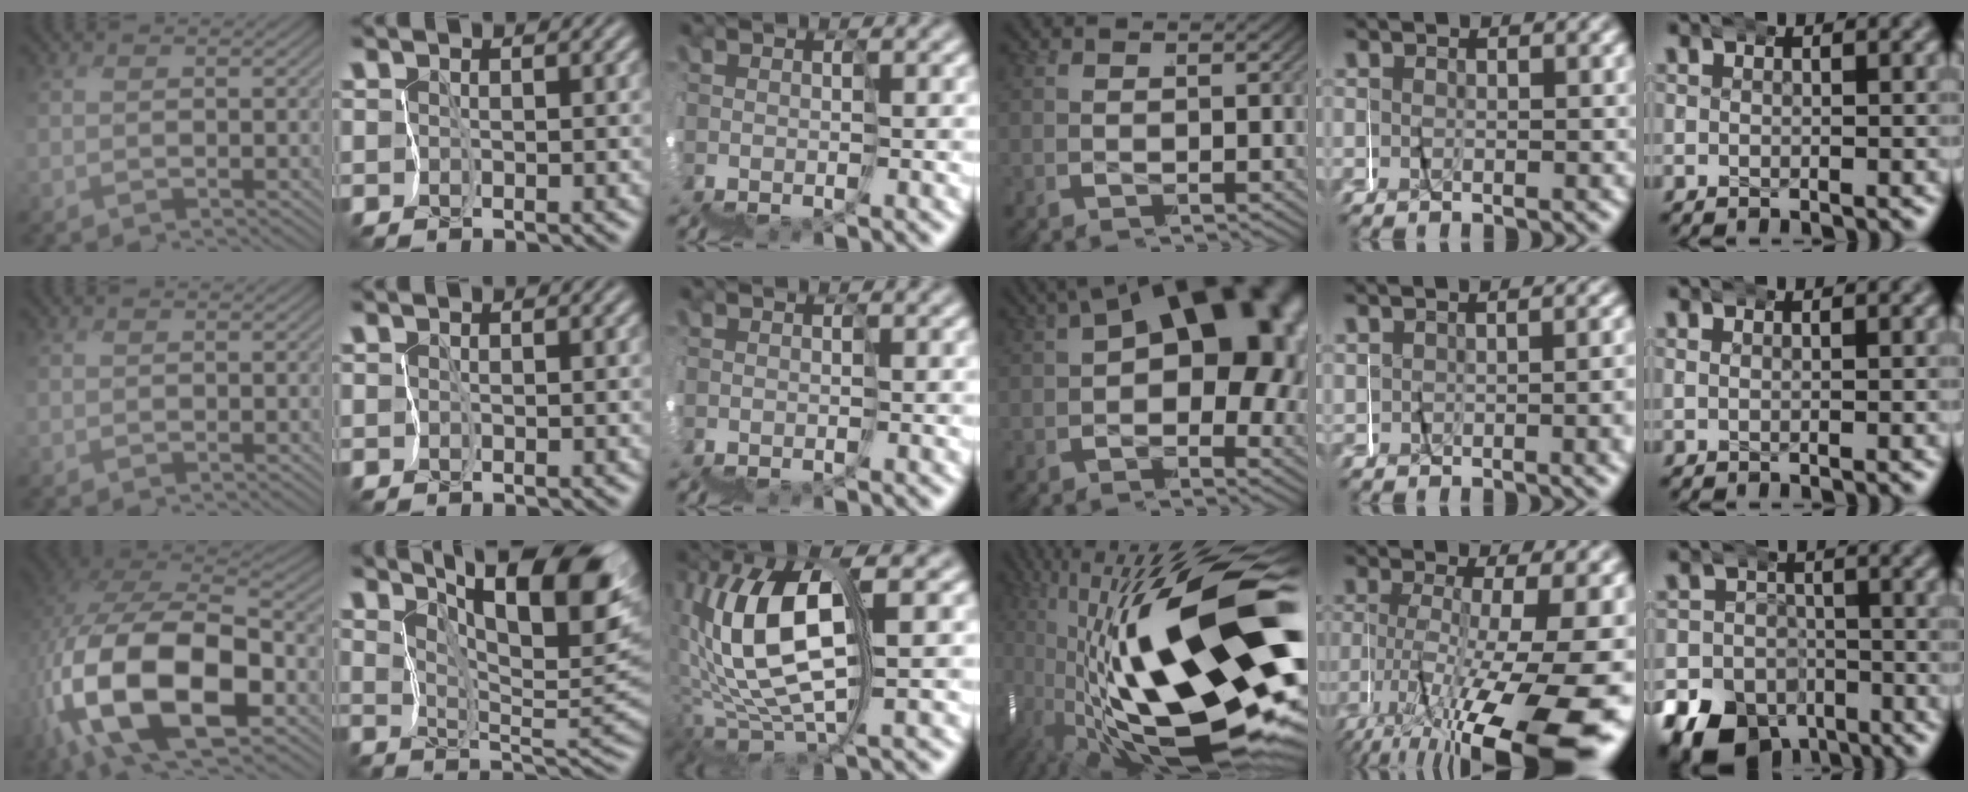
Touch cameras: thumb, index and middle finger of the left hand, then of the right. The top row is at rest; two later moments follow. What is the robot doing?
{"motion": "wrap", "object": "masking tape"}